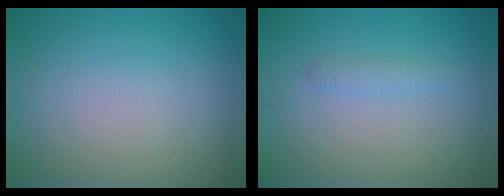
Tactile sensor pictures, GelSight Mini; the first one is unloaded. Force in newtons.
{"total": 0.9, "press": 0.9, "slide": 0.0}